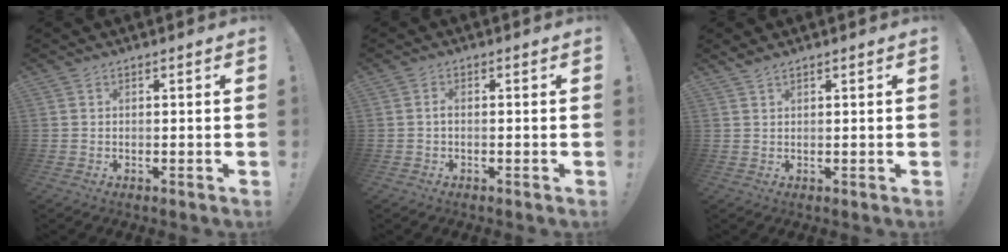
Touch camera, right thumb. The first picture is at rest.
{"total": 1.2, "force": [-0.6, 0.4, 1.0], "torque": [-0.026, 0.008, -0.010]}
{"total": 1.4, "force": [1.2, 0.1, 0.7], "torque": [-0.019, -0.003, 0.024]}